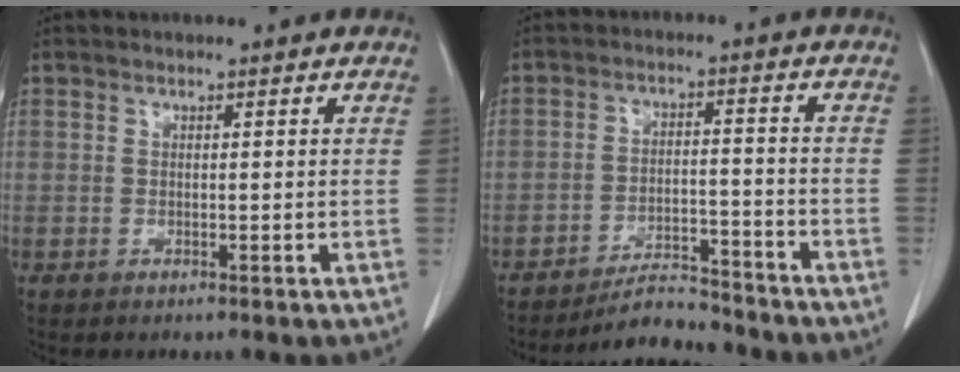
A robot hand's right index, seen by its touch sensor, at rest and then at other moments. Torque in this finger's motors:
{"motor_torque": [-0.71, -0.78, -0.18, -0.10]}